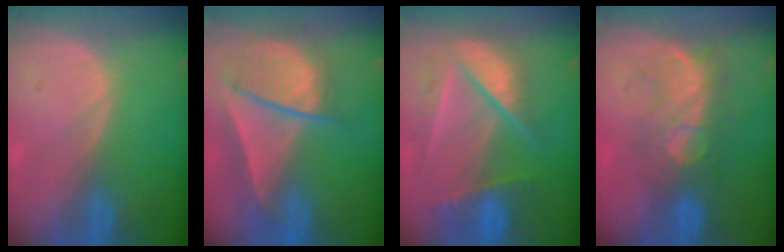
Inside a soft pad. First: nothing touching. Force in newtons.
{"total": 8.9, "press": 7.9, "slide": 4.2}
{"total": 9.7, "press": 8.2, "slide": 5.1}
{"total": 8.2, "press": 7.9, "slide": 2.3}